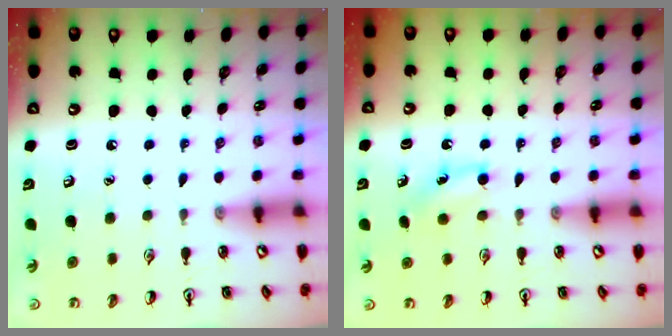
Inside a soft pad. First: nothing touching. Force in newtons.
{"total": 6.0, "press": 5.8, "slide": 1.7}